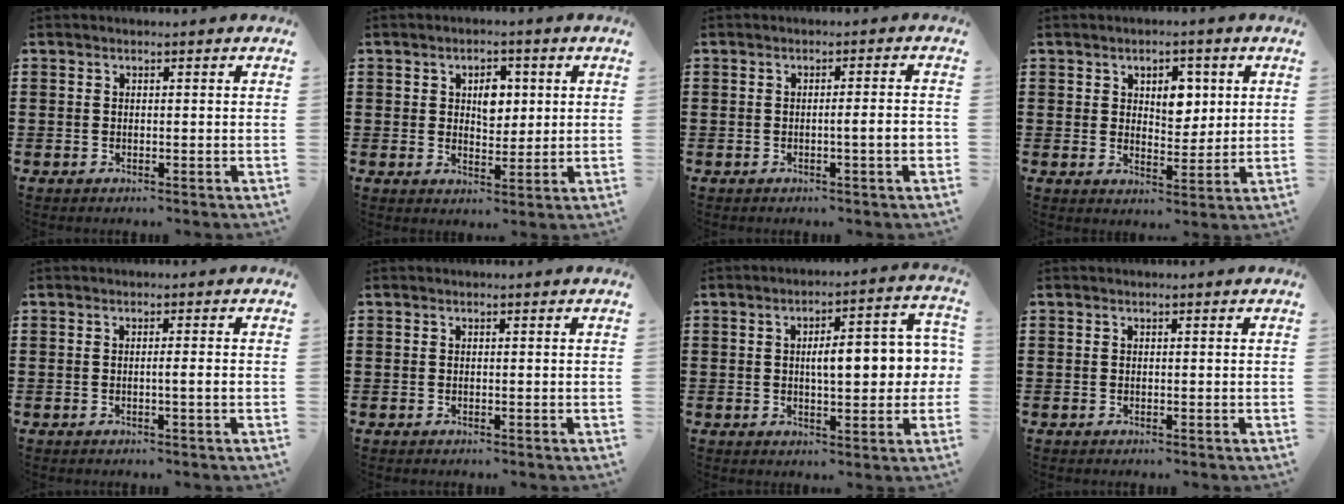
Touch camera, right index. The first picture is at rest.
{"total": 4.7, "force": [1.3, 2.9, 3.4], "torque": [-0.051, 0.004, 0.014]}
{"total": 3.2, "force": [-0.8, -0.1, 3.1], "torque": [-0.051, -0.006, -0.015]}
{"total": 5.0, "force": [1.8, 3.3, 3.3], "torque": [-0.053, 0.005, 0.024]}
{"total": 1.7, "force": [-0.3, -0.1, 1.6], "torque": [-0.028, -0.003, -0.007]}
{"total": 0.0}
{"total": 8.3, "force": [0.5, 3.1, 7.7], "torque": [-0.111, -0.005, -0.002]}
{"total": 0.0}